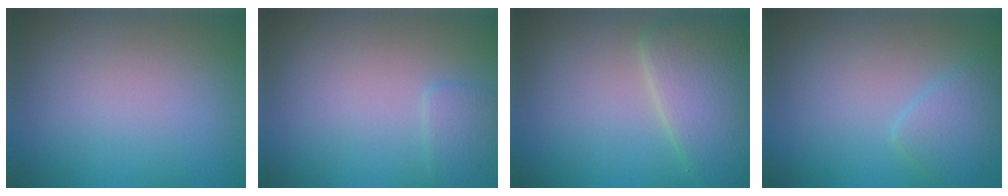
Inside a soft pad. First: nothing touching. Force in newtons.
{"total": 1.4, "press": 1.4, "slide": 0.1}
{"total": 6.3, "press": 6.3, "slide": 0.4}
{"total": 2.5, "press": 2.5, "slide": 0.1}